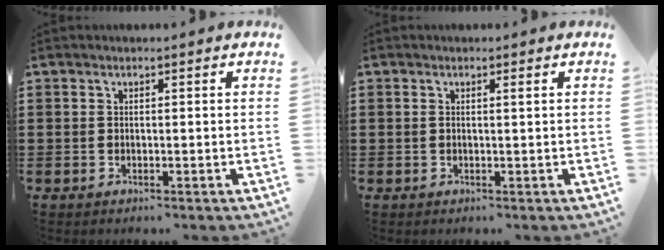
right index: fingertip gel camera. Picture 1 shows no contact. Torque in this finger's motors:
{"motor_torque": [-0.24, 0.30, 0.07, -0.01]}